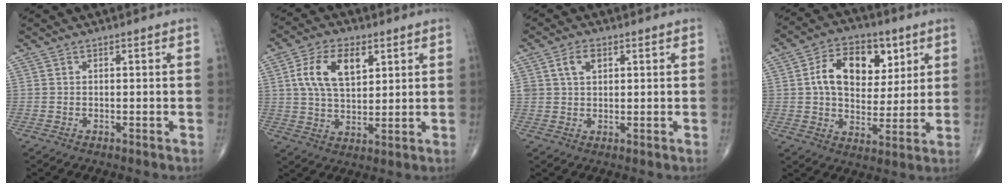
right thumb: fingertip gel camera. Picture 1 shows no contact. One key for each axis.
{"total": 11.2, "fx": 3.8, "fy": 6.1, "fz": 8.5, "tx": -0.143, "ty": -0.006, "tz": 0.071}
{"total": 4.5, "fx": 1.6, "fy": 3.0, "fz": 2.9, "tx": -0.044, "ty": 0.004, "tz": 0.030}
{"total": 14.8, "fx": 4.3, "fy": 9.9, "fz": 10.2, "tx": -0.122, "ty": -0.003, "tz": 0.070}